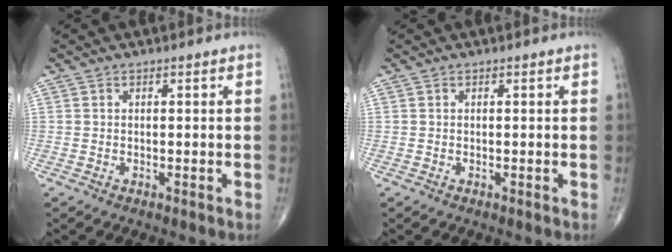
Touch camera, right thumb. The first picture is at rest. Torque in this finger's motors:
{"motor_torque": [0.02, 0.02, -0.03, 0.03, 0.00]}